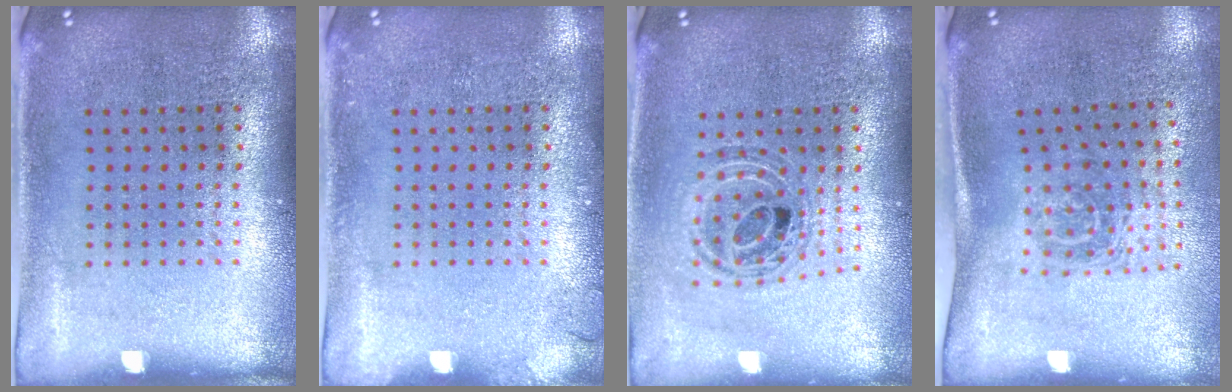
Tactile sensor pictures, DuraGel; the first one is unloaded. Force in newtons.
{"total": 0.9, "press": 0.9, "slide": 0.1}
{"total": 0.8, "press": 0.8, "slide": 0.2}
{"total": 1.7, "press": 1.1, "slide": 1.3}